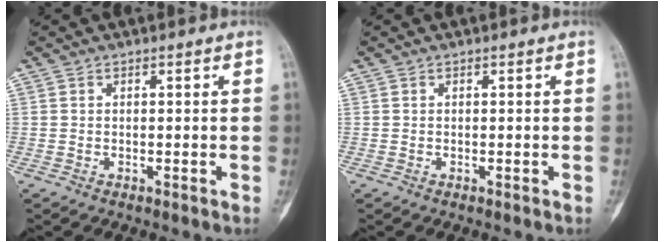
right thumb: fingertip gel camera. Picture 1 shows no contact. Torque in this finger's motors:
{"motor_torque": [0.00, 0.00, 0.00, 0.00, 0.00]}